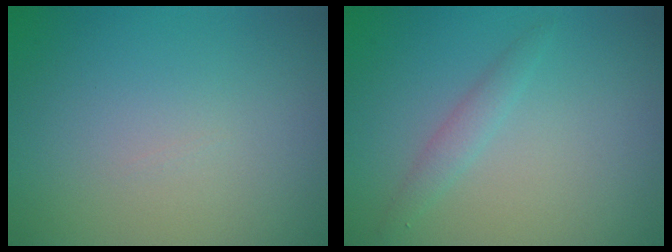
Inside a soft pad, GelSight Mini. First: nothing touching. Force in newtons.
{"total": 1.6, "press": 1.6, "slide": 0.1}